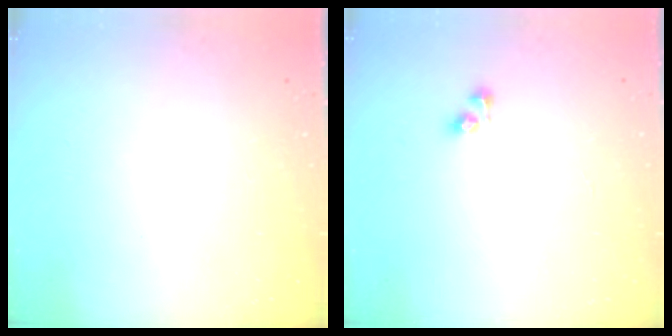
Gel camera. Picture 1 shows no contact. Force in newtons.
{"total": 3.8, "press": 3.8, "slide": 0.2}